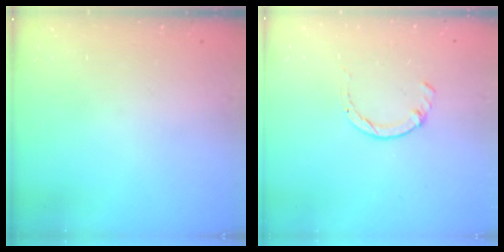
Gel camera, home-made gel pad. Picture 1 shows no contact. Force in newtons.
{"total": 1.7, "press": 1.7, "slide": 0.3}